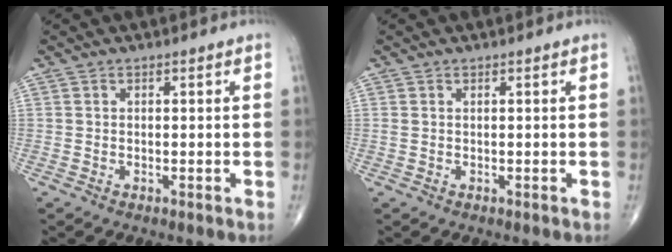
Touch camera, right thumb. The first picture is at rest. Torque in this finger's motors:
{"motor_torque": [-0.13, -0.28, 0.15, 0.20, 0.01]}